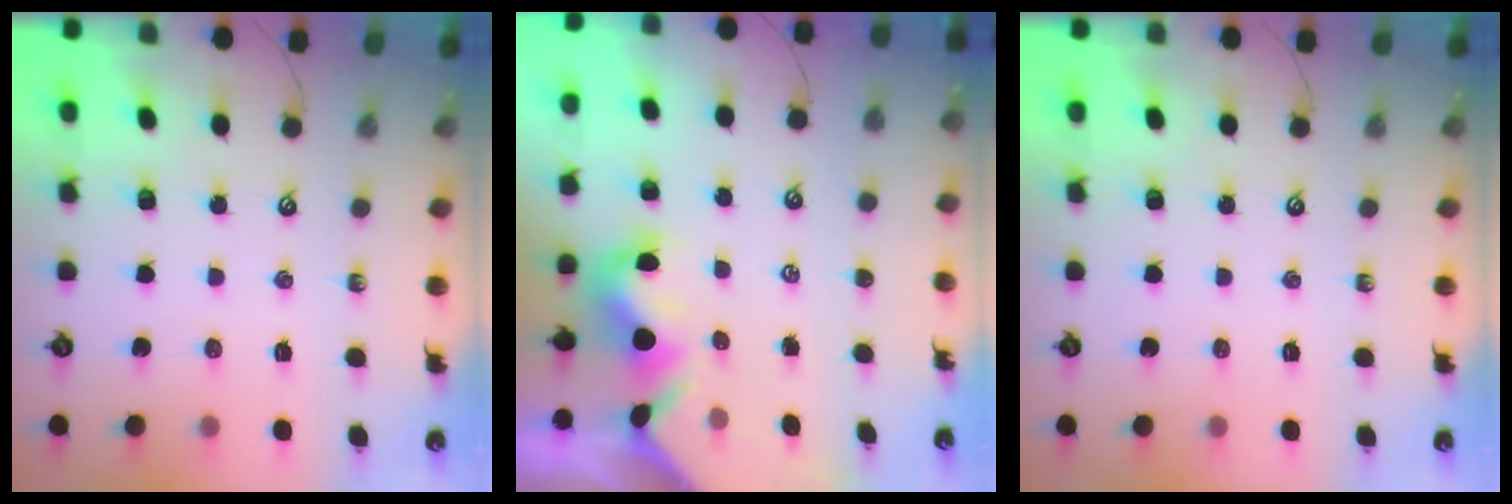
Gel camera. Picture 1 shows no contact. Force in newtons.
{"total": 3.3, "press": 3.1, "slide": 0.9}
{"total": 0.0}